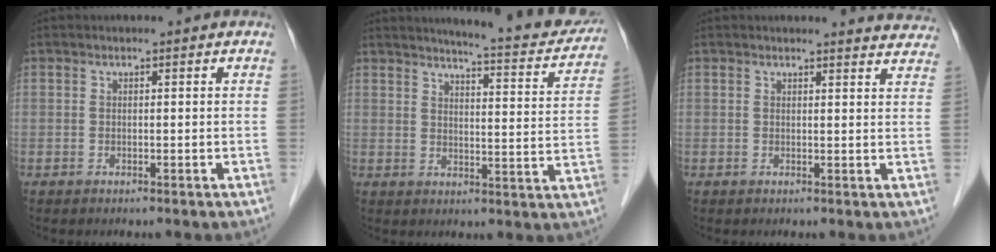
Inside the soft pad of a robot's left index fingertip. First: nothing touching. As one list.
[{"total": 15.4, "force": [14.3, 1.4, 5.6], "torque": [-0.068, -0.042, 0.161]}, {"total": 5.1, "force": [5.1, 0.6, 0.3], "torque": [0.003, -0.019, 0.031]}]